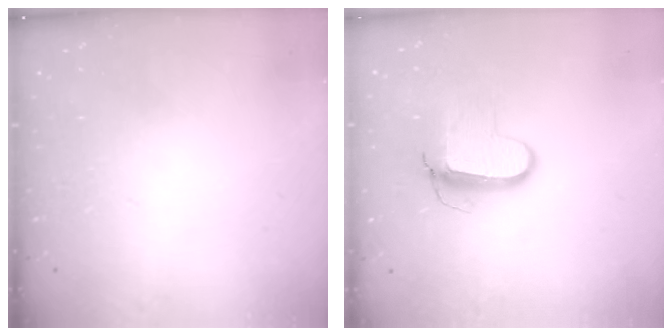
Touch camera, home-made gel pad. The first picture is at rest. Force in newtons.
{"total": 8.9, "press": 8.8, "slide": 1.0}